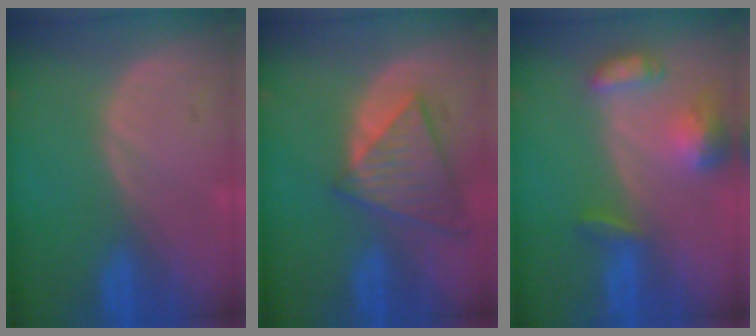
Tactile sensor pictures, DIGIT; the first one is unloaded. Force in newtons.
{"total": 8.3, "press": 7.3, "slide": 3.9}
{"total": 6.8, "press": 6.4, "slide": 2.4}